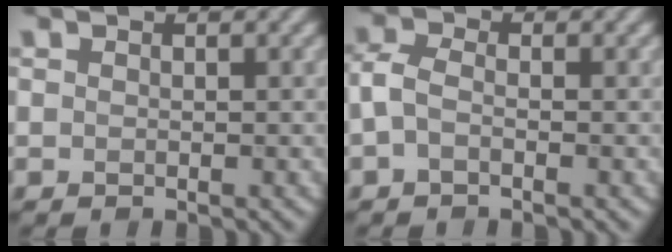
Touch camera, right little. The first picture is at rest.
{"total": 2.1, "force": [-1.0, 1.1, 1.6], "torque": [-0.041, 0.008, -0.023]}